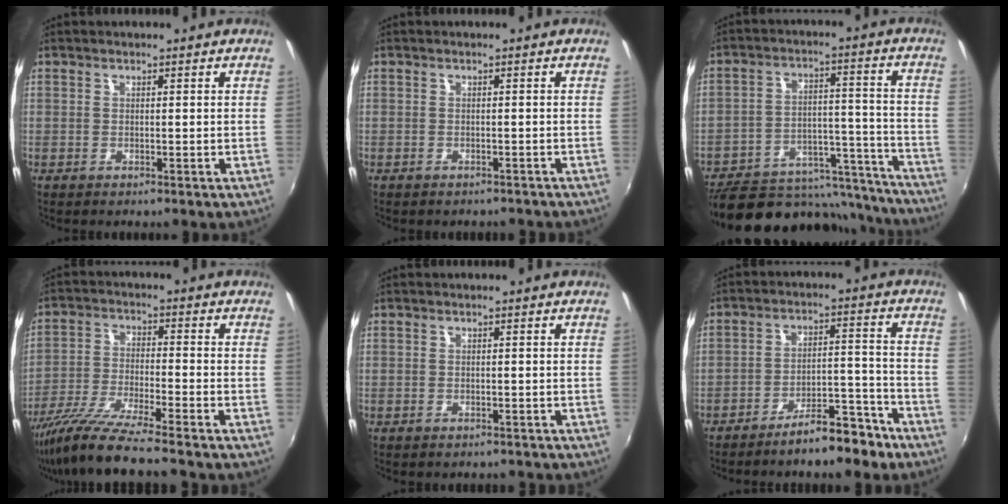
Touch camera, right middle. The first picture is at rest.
{"total": 3.5, "force": [-3.1, 1.3, 1.0], "torque": [-0.019, -0.013, -0.037]}
{"total": 24.3, "force": [-19.8, 10.2, 9.7], "torque": [-0.173, 0.025, -0.240]}
{"total": 12.2, "force": [-10.4, -0.6, 6.4], "torque": [-0.131, -0.028, -0.191]}
{"total": 3.1, "force": [-2.7, 1.2, 0.9], "torque": [-0.017, -0.012, -0.032]}
{"total": 9.3, "force": [-7.7, 2.6, 4.6], "torque": [-0.072, 0.029, -0.106]}